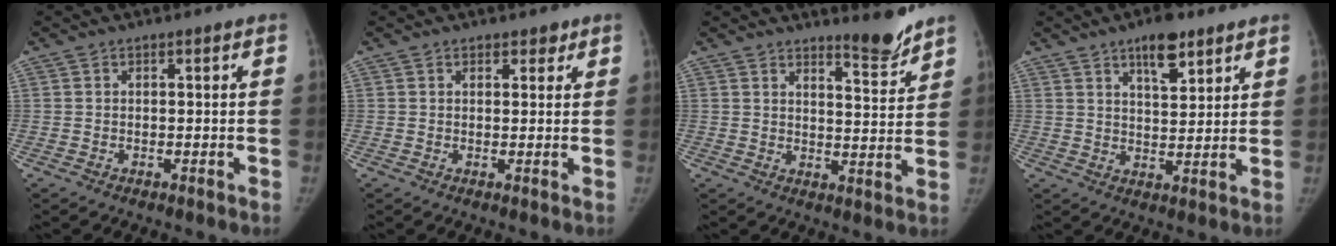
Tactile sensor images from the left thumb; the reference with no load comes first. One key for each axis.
{"total": 2.0, "fx": 1.4, "fy": 1.2, "fz": 0.8, "tx": 0.005, "ty": -0.007, "tz": 0.016}
{"total": 6.0, "fx": 5.4, "fy": 0.7, "fz": 2.6, "tx": -0.024, "ty": -0.054, "tz": 0.081}
{"total": 8.1, "fx": 5.2, "fy": 3.1, "fz": 5.4, "tx": -0.065, "ty": -0.031, "tz": 0.081}